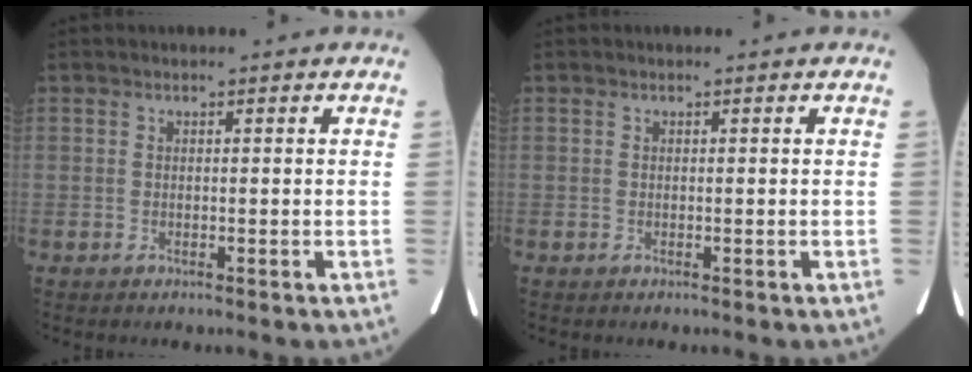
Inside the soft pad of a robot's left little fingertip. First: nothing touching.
{"total": 0.0}